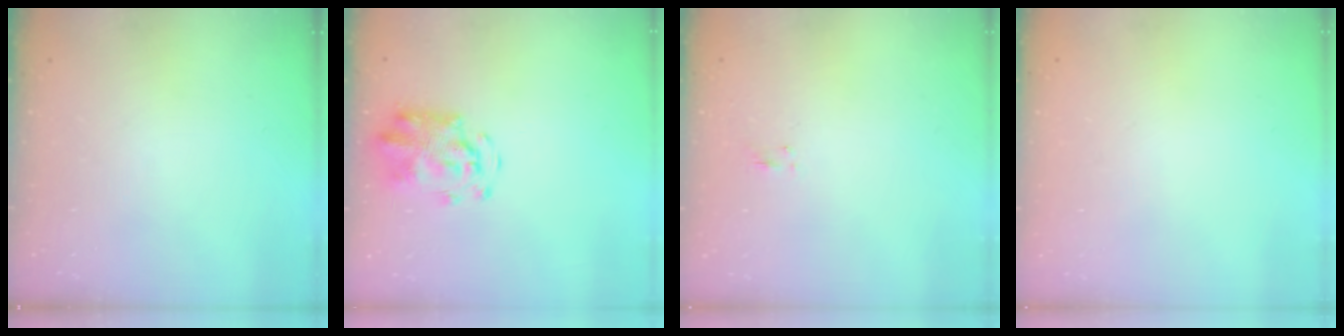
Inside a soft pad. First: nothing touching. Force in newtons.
{"total": 4.7, "press": 4.6, "slide": 1.1}
{"total": 1.3, "press": 1.1, "slide": 0.6}
{"total": 1.9, "press": 1.9, "slide": 0.2}